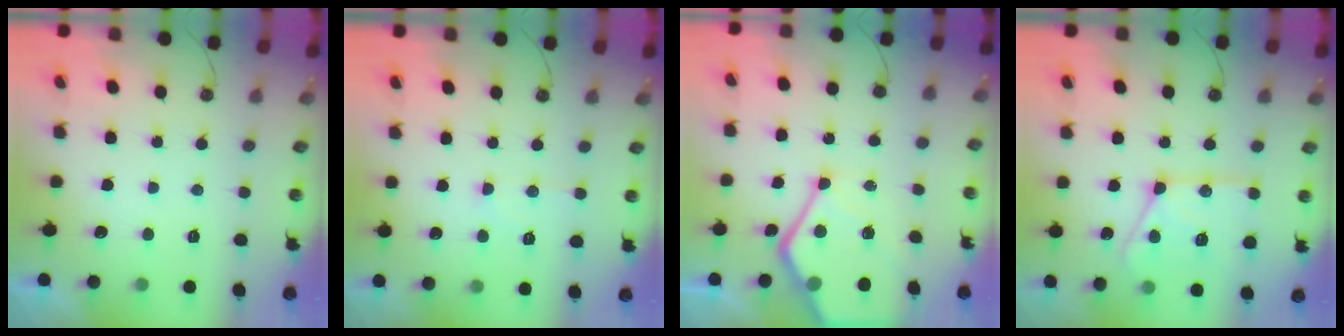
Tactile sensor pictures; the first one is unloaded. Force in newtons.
{"total": 6.5, "press": 6.5, "slide": 0.6}
{"total": 15.2, "press": 15.2, "slide": 1.3}
{"total": 15.7, "press": 15.7, "slide": 1.3}